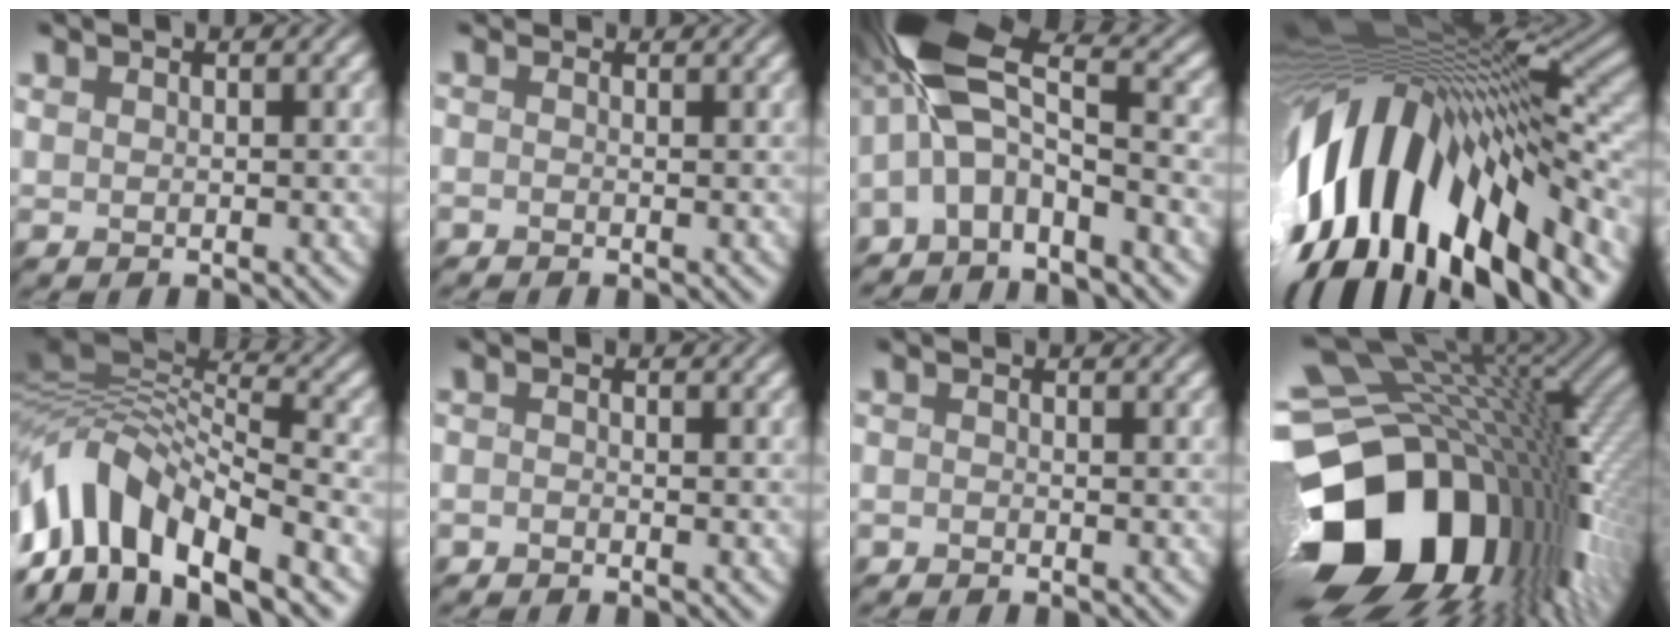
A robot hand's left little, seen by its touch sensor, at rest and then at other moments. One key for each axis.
{"total": 2.5, "fx": 1.8, "fy": 1.1, "fz": 1.2, "tx": -0.018, "ty": 0.021, "tz": 0.004}
{"total": 8.1, "fx": -3.1, "fy": 3.4, "fz": 6.7, "tx": -0.134, "ty": 0.020, "tz": -0.076}
{"total": 16.1, "fx": -5.8, "fy": 7.7, "fz": 12.9, "tx": -0.241, "ty": 0.008, "tz": -0.104}
{"total": 11.5, "fx": -5.7, "fy": 5.5, "fz": 8.3, "tx": -0.164, "ty": 0.013, "tz": -0.108}
{"total": 0.9, "fx": -0.9, "fy": -0.1, "fz": 0.1, "tx": -0.004, "ty": -0.001, "tz": -0.015}
{"total": 0.7, "fx": -0.7, "fy": -0.1, "fz": 0.0, "tx": -0.004, "ty": 0.000, "tz": -0.014}
{"total": 19.0, "fx": -6.0, "fy": 12.6, "fz": 13.0, "tx": -0.259, "ty": -0.040, "tz": -0.090}